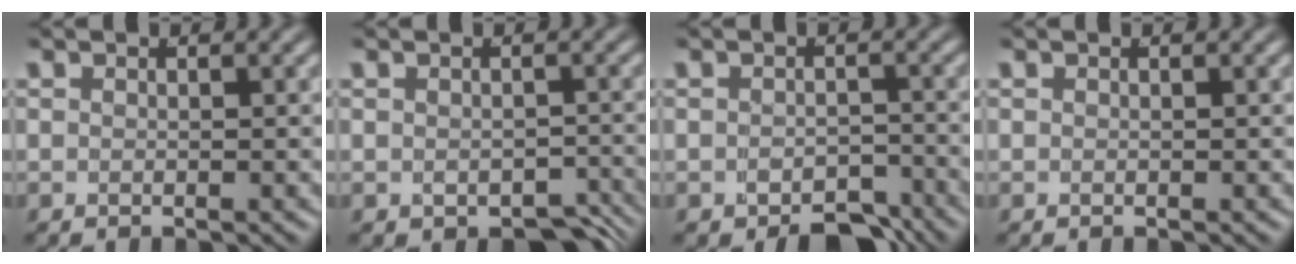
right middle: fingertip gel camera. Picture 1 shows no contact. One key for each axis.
{"total": 3.9, "fx": -3.0, "fy": 1.7, "fz": 1.8, "tx": -0.017, "ty": -0.017, "tz": -0.039}
{"total": 3.8, "fx": -3.3, "fy": 1.5, "fz": 1.4, "tx": -0.006, "ty": -0.010, "tz": -0.051}
{"total": 0.0}